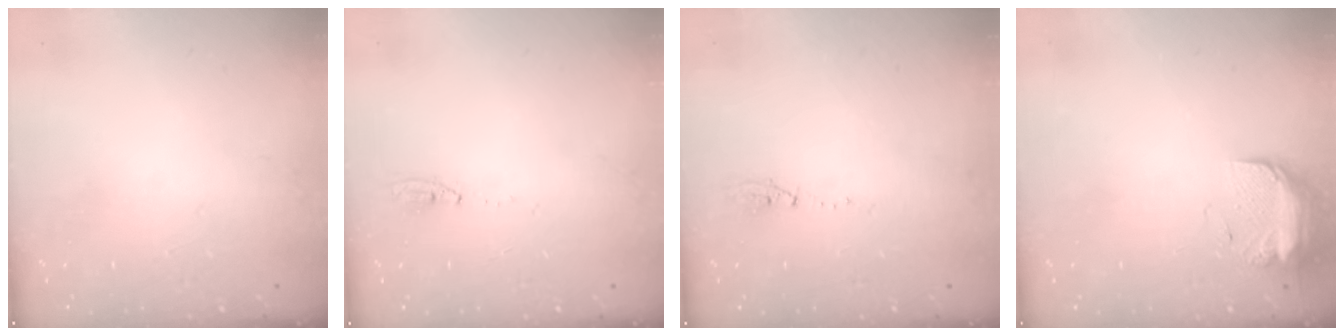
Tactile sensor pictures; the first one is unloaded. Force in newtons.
{"total": 3.4, "press": 2.9, "slide": 1.7}
{"total": 5.0, "press": 3.7, "slide": 3.3}
{"total": 11.4, "press": 9.6, "slide": 6.1}